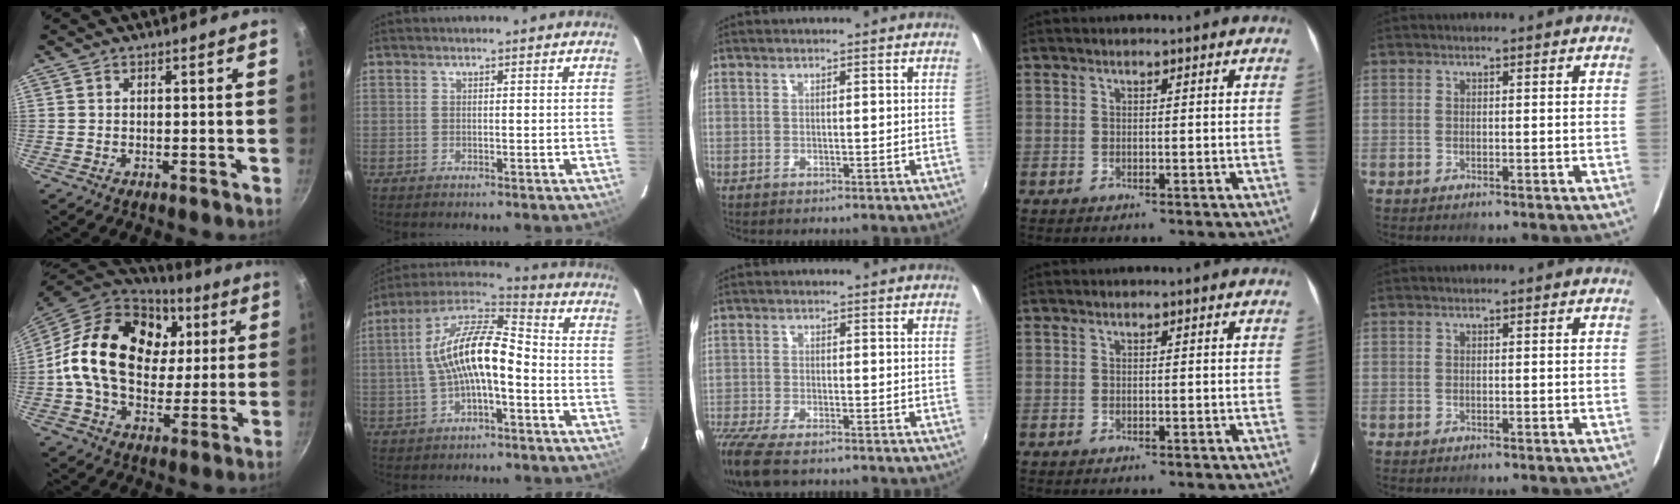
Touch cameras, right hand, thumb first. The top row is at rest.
{"thumb": {"total": 24.4, "force": [5.0, 17.1, 16.6], "torque": [-0.266, 0.006, 0.078]}, "index": {"total": 13.9, "force": [-2.1, 4.8, 12.9], "torque": [-0.242, 0.021, -0.041]}, "middle": {"total": 10.8, "force": [-8.5, 2.9, 5.9], "torque": [-0.152, -0.050, -0.160]}}